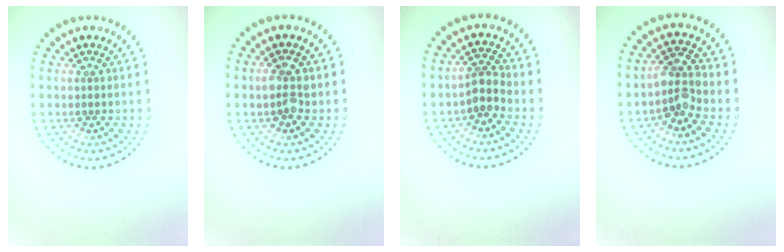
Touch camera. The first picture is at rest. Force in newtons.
{"total": 2.1, "press": 2.1, "slide": 0.1}
{"total": 2.2, "press": 1.8, "slide": 1.3}
{"total": 2.9, "press": 2.6, "slide": 1.3}